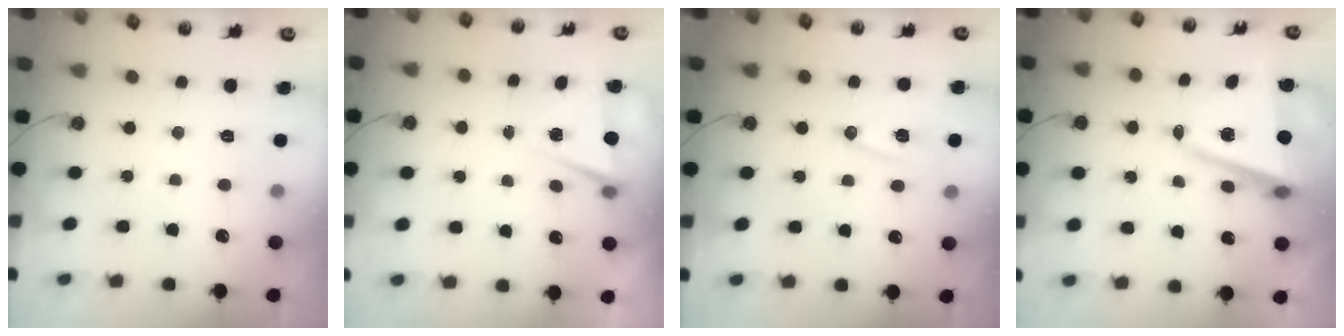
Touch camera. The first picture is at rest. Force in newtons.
{"total": 1.9, "press": 1.4, "slide": 1.3}
{"total": 9.9, "press": 9.9, "slide": 1.0}
{"total": 9.5, "press": 9.3, "slide": 1.7}